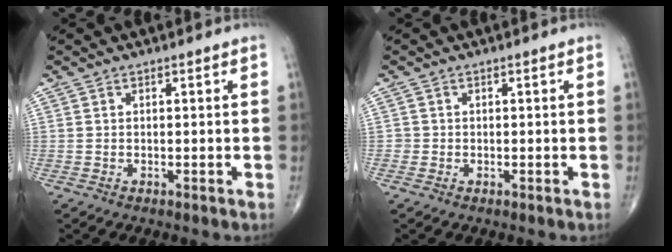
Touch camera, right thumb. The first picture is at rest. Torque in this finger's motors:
{"motor_torque": [-0.01, -0.07, 0.18, 0.12, 0.00]}